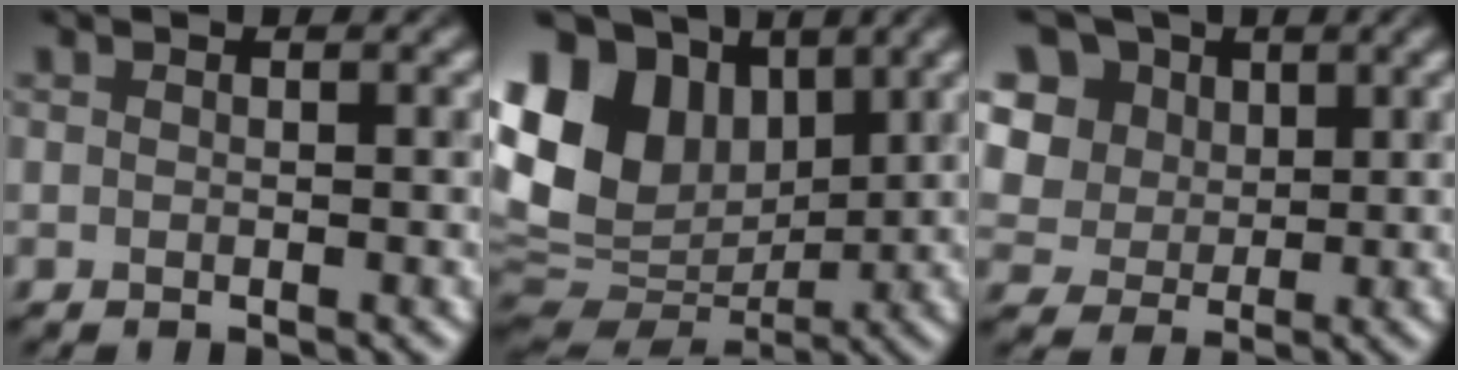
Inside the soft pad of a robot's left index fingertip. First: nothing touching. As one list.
[{"total": 16.3, "force": [4.7, 12.1, 10.0], "torque": [-0.229, 0.033, 0.093]}, {"total": 11.2, "force": [5.0, 8.7, 5.0], "torque": [-0.127, 0.028, 0.081]}]